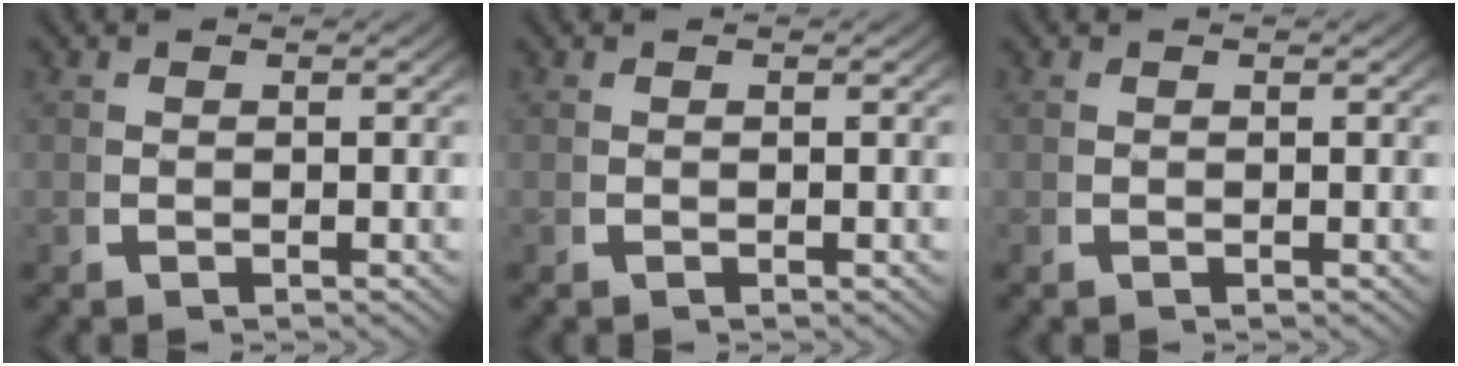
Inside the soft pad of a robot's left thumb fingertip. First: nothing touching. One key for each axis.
{"total": 0.0}
{"total": 0.0}